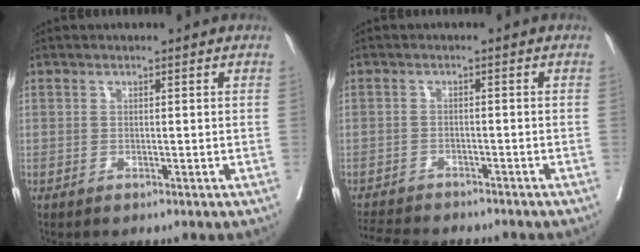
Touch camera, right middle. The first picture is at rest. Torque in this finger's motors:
{"motor_torque": [0.44, -0.42, 0.17, 0.05]}